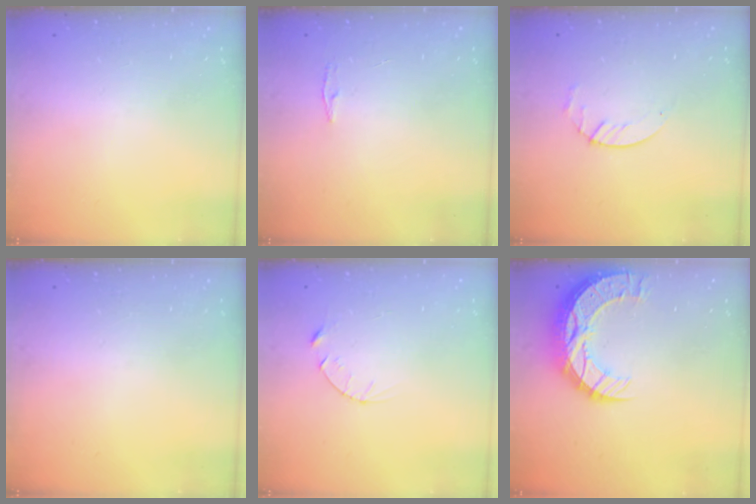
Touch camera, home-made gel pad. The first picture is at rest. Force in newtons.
{"total": 3.8, "press": 3.7, "slide": 0.5}
{"total": 2.9, "press": 2.9, "slide": 0.4}
{"total": 0.0}
{"total": 4.1, "press": 4.0, "slide": 0.4}
{"total": 13.3, "press": 13.3, "slide": 0.9}